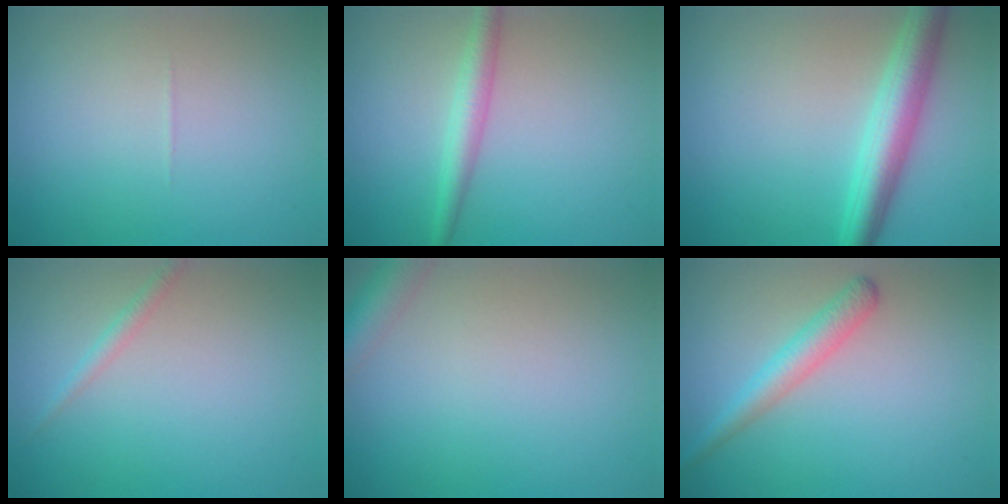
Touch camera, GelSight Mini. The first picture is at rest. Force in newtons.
{"total": 2.4, "press": 2.4, "slide": 0.0}
{"total": 4.7, "press": 4.7, "slide": 0.1}
{"total": 1.1, "press": 1.1, "slide": 0.0}
{"total": 2.9, "press": 2.9, "slide": 0.2}
{"total": 2.7, "press": 2.7, "slide": 0.1}